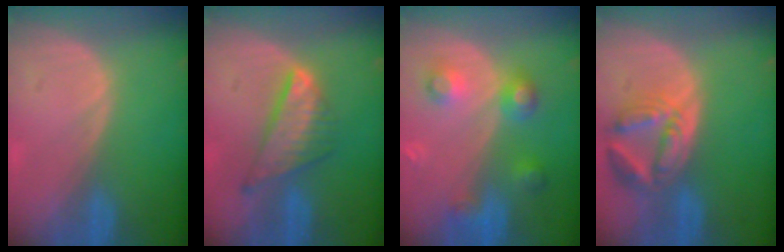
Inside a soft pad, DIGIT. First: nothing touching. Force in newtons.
{"total": 7.8, "press": 6.6, "slide": 4.1}
{"total": 5.9, "press": 5.8, "slide": 0.4}
{"total": 8.1, "press": 7.2, "slide": 3.7}